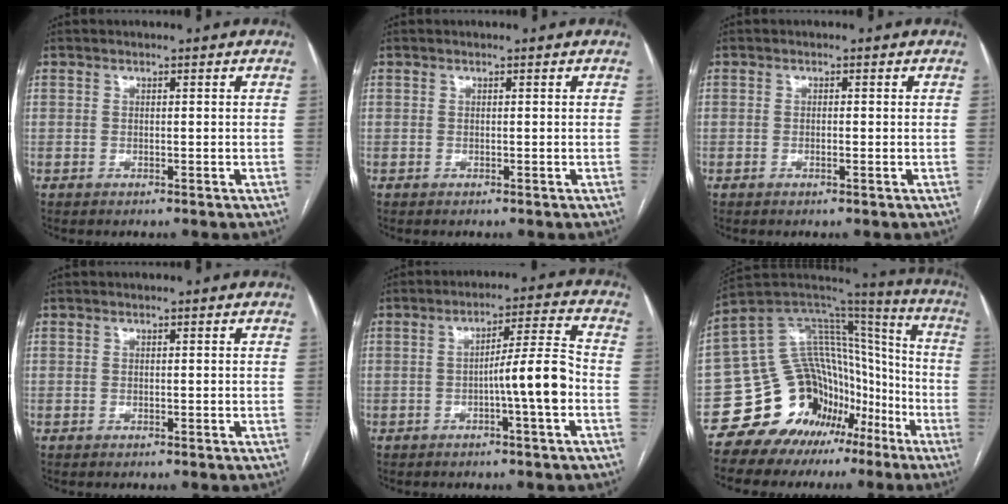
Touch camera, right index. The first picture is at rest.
{"total": 0.0}
{"total": 0.7, "force": [-0.2, 0.2, 0.6], "torque": [-0.012, -0.001, -0.003]}
{"total": 0.0}
{"total": 7.9, "force": [-2.3, -0.5, 7.5], "torque": [-0.117, 0.012, -0.035]}
{"total": 19.0, "force": [-10.9, 14.0, 6.9], "torque": [-0.098, 0.122, -0.169]}